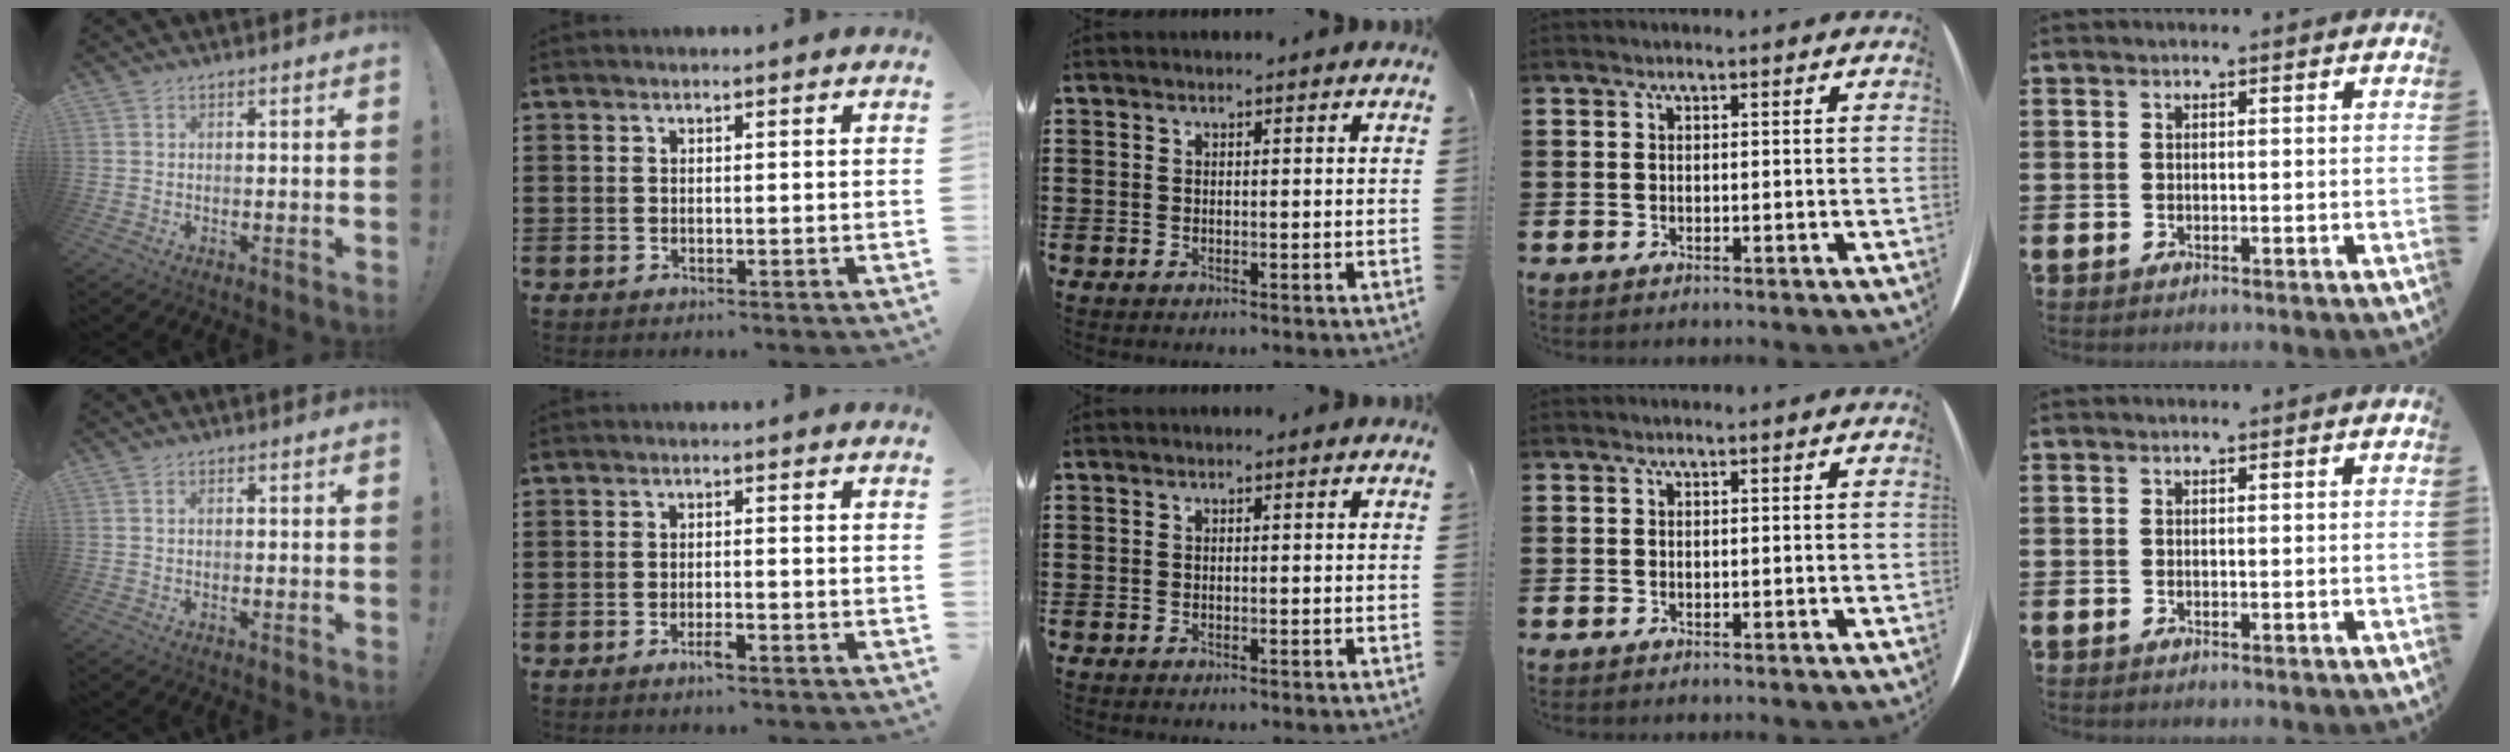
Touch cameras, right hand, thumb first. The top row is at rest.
{"thumb": {"total": 0.5, "force": [0.0, 0.4, 0.4], "torque": [-0.013, 0.005, 0.000]}, "index": {"total": 2.0, "force": [-1.3, 0.4, 1.5], "torque": [-0.026, -0.001, -0.022]}}